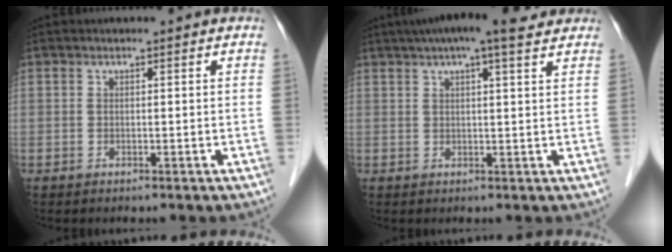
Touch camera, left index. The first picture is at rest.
{"total": 7.7, "force": [5.5, 1.4, 5.3], "torque": [-0.082, 0.040, 0.076]}